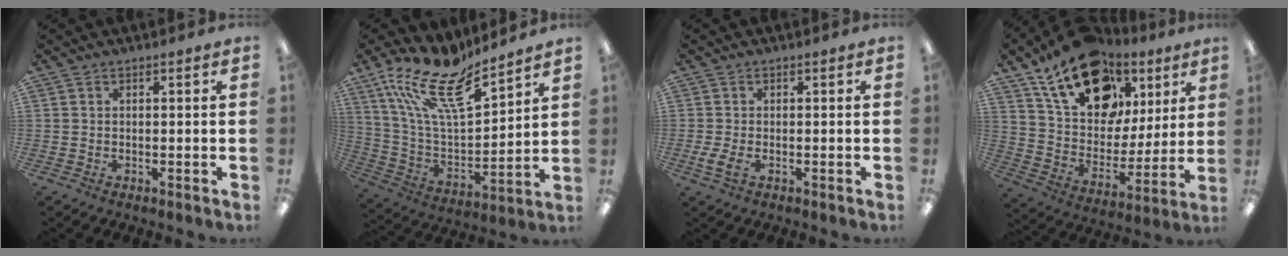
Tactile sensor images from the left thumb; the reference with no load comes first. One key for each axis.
{"total": 19.2, "fx": 13.9, "fy": 6.4, "fz": 11.6, "tx": -0.230, "ty": -0.094, "tz": 0.245}
{"total": 3.6, "fx": -1.0, "fy": 1.8, "fz": 3.0, "tx": -0.067, "ty": -0.001, "tz": -0.020}
{"total": 21.0, "fx": 12.7, "fy": 12.9, "fz": 10.7, "tx": -0.186, "ty": -0.056, "tz": 0.232}